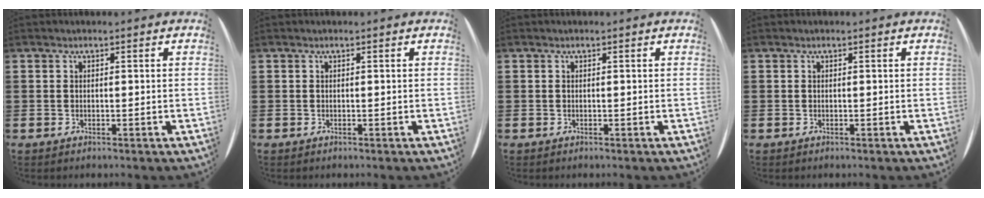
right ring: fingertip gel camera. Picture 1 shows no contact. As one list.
[{"total": 0.0}, {"total": 0.0}, {"total": 0.0}]